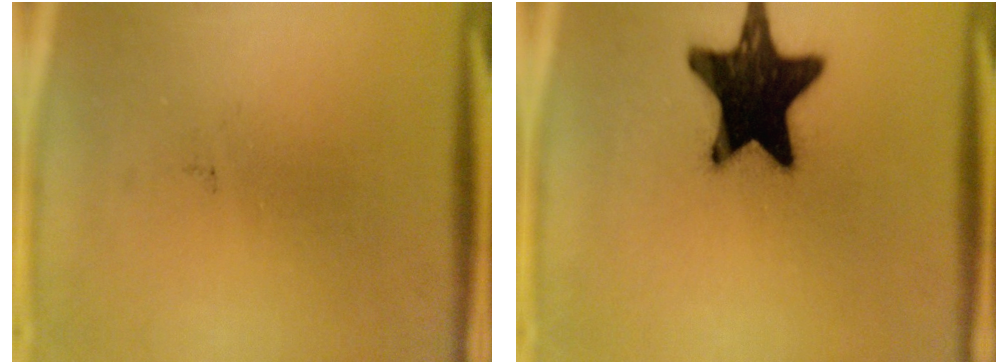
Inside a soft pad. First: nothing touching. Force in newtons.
{"total": 19.9}